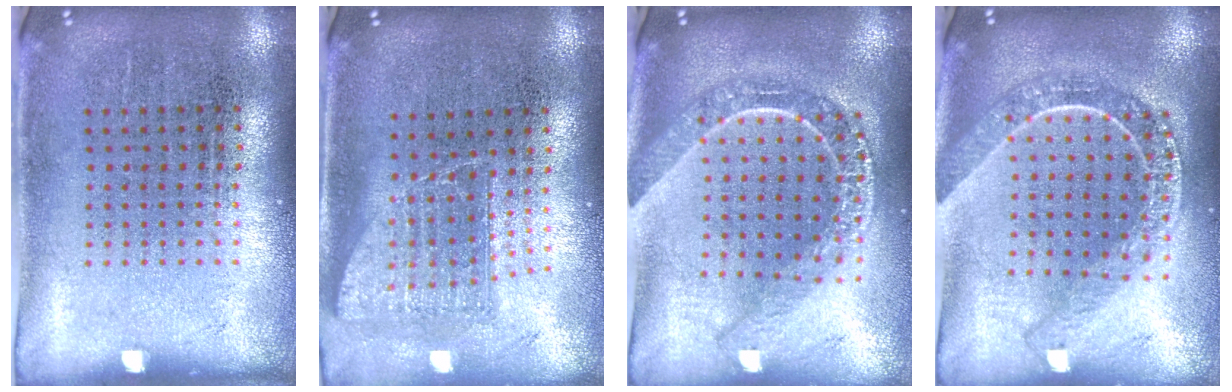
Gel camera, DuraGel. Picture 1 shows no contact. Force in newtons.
{"total": 1.5, "press": 1.2, "slide": 0.9}
{"total": 2.1, "press": 1.8, "slide": 1.0}
{"total": 2.2, "press": 1.8, "slide": 1.2}